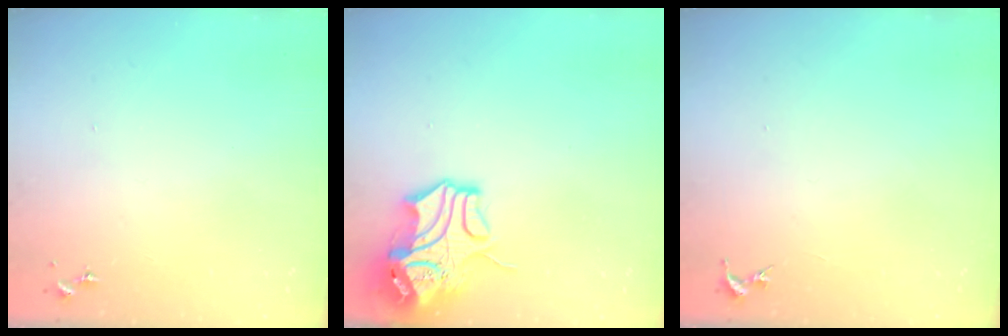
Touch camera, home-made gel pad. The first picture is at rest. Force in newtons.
{"total": 14.0, "press": 13.8, "slide": 2.1}
{"total": 0.0}